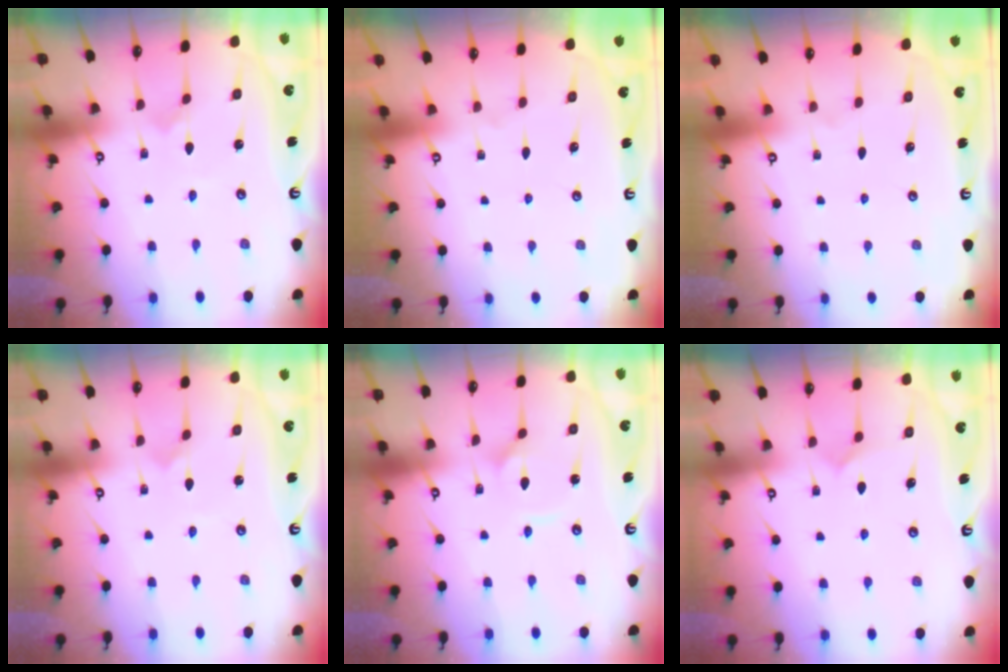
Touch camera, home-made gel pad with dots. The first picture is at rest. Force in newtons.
{"total": 0.0}
{"total": 0.0}
{"total": 0.0}
{"total": 3.1, "press": 3.1, "slide": 0.2}
{"total": 3.9, "press": 3.9, "slide": 0.4}